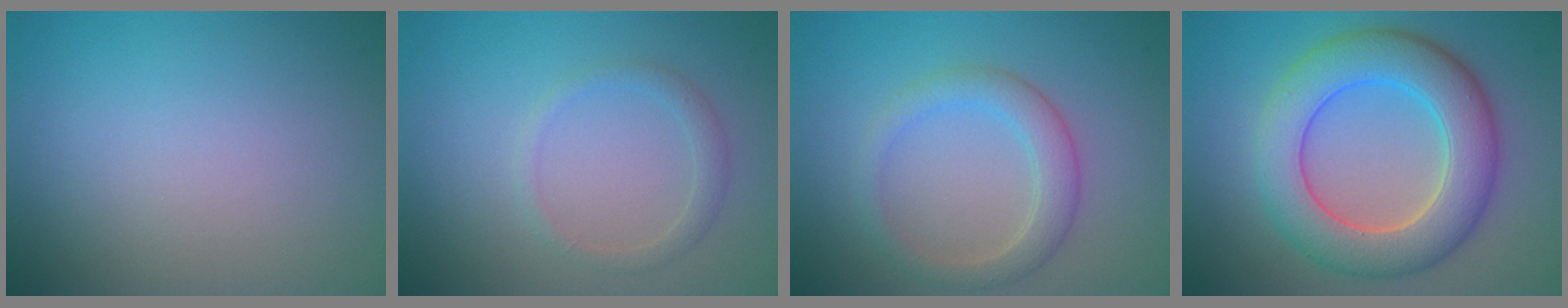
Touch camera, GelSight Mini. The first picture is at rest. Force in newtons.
{"total": 1.5, "press": 1.5, "slide": 0.1}
{"total": 2.8, "press": 2.8, "slide": 0.2}
{"total": 8.3, "press": 8.3, "slide": 0.4}